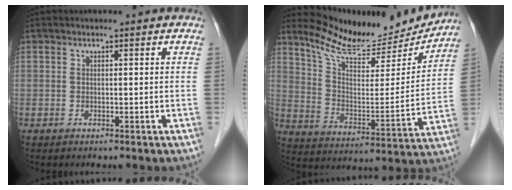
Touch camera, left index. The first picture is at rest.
{"total": 17.6, "force": [16.5, 2.9, 5.2], "torque": [-0.091, -0.032, 0.251]}